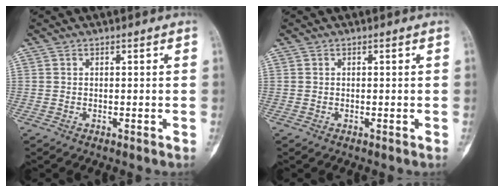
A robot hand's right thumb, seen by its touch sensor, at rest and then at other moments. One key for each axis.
{"total": 0.0}